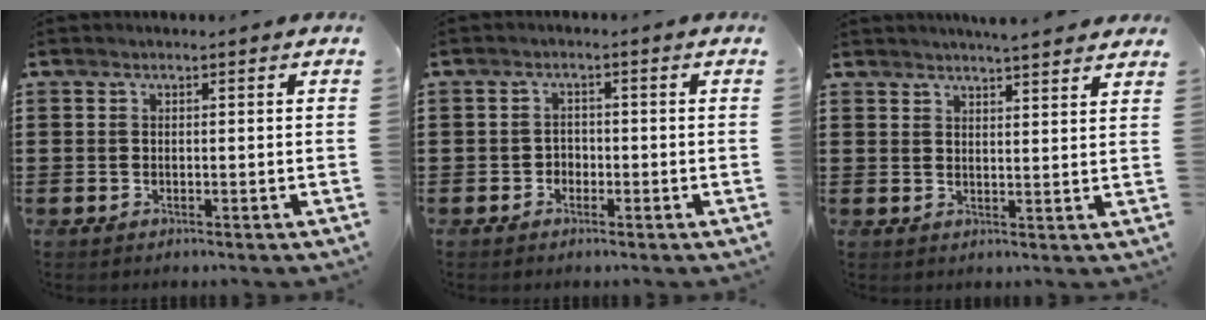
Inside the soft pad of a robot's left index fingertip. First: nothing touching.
{"total": 1.6, "force": [-1.1, 1.1, 0.2], "torque": [-0.011, 0.003, -0.026]}
{"total": 3.5, "force": [3.4, -0.4, 0.7], "torque": [-0.022, -0.009, 0.063]}